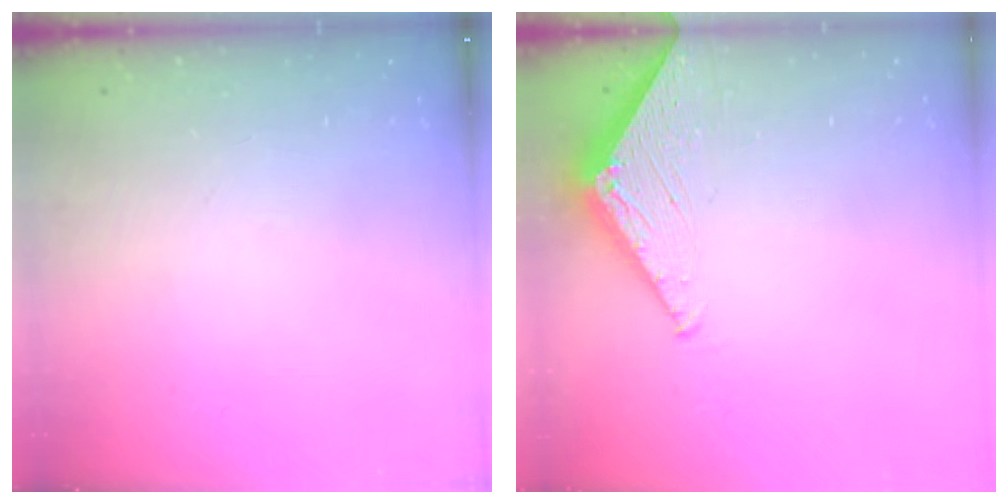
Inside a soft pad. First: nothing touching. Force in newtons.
{"total": 3.0, "press": 2.9, "slide": 0.3}